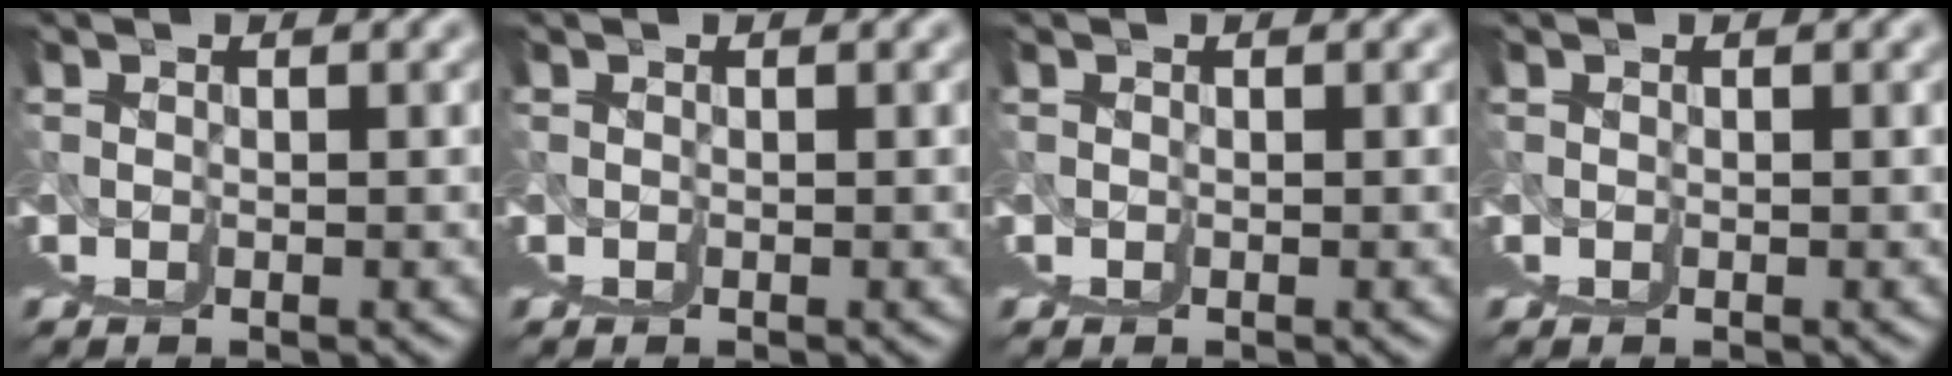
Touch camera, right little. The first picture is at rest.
{"total": 0.0}
{"total": 0.0}
{"total": 0.0}